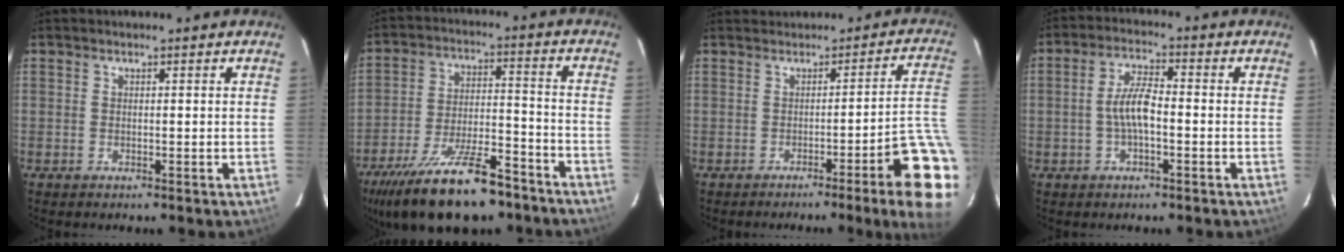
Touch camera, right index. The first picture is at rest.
{"total": 21.4, "force": [-16.2, 6.9, 12.1], "torque": [-0.236, -0.028, -0.248]}
{"total": 9.8, "force": [-4.6, -0.6, 8.6], "torque": [-0.066, 0.008, -0.051]}
{"total": 5.8, "force": [-1.4, 1.9, 5.3], "torque": [-0.106, 0.011, -0.026]}